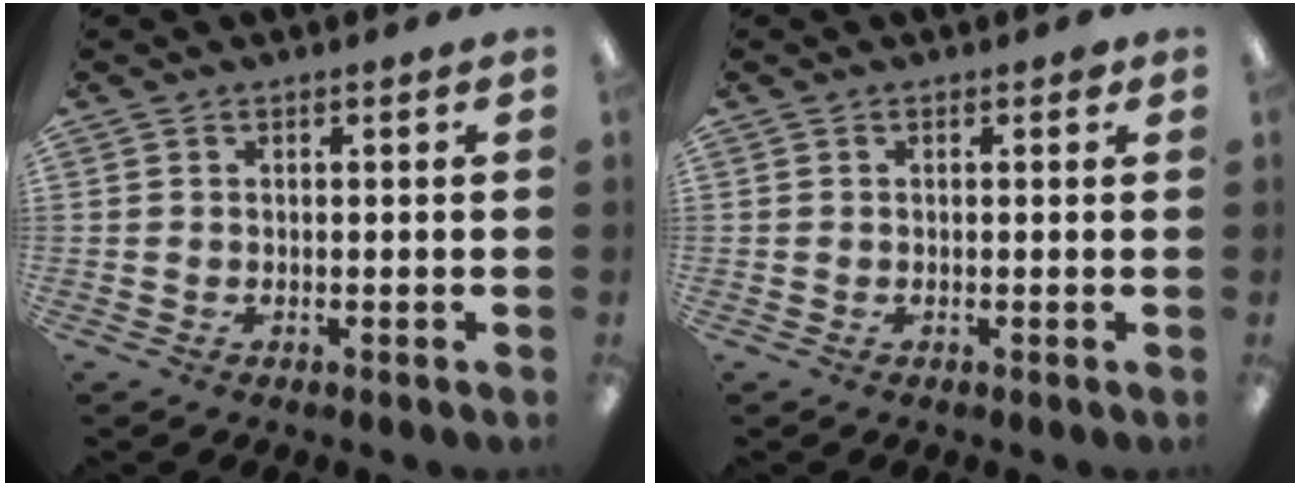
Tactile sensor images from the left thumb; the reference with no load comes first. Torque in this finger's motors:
{"motor_torque": [0.42, -0.12, 0.29, -0.15, 0.00]}